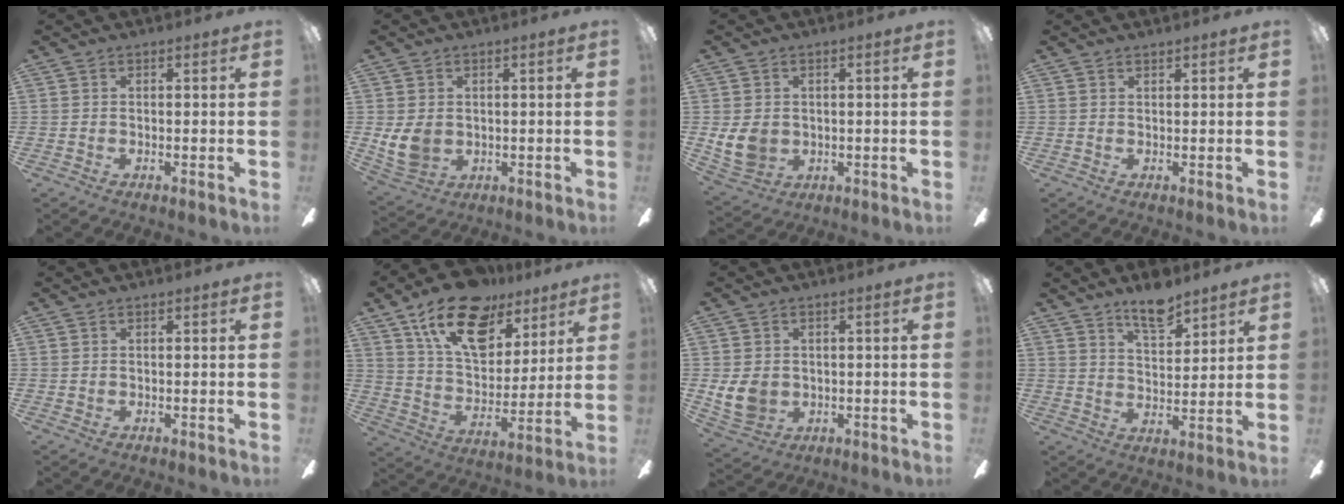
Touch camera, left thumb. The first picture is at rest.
{"total": 6.9, "force": [0.7, 5.5, 4.1], "torque": [-0.101, 0.000, 0.015]}
{"total": 7.4, "force": [0.4, 6.2, 4.1], "torque": [-0.102, 0.003, 0.011]}
{"total": 0.8, "force": [0.8, 0.0, 0.1], "torque": [-0.002, 0.000, 0.015]}
{"total": 0.5, "force": [0.5, 0.2, 0.0], "torque": [-0.001, 0.002, 0.009]}
{"total": 21.0, "force": [12.6, 11.7, 12.0], "torque": [-0.192, -0.063, 0.223]}
{"total": 7.4, "force": [0.4, 6.2, 4.1], "torque": [-0.103, 0.004, 0.010]}
{"total": 8.2, "force": [6.5, 2.8, 4.1], "torque": [-0.055, -0.039, 0.113]}